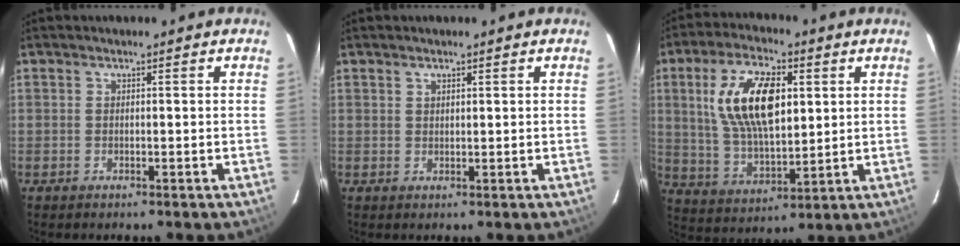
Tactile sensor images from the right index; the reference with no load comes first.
{"total": 1.0, "force": [0.8, 0.5, 0.4], "torque": [-0.004, 0.002, 0.014]}
{"total": 15.9, "force": [4.1, 7.4, 13.4], "torque": [-0.261, 0.012, 0.087]}